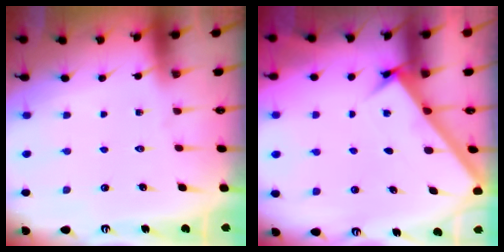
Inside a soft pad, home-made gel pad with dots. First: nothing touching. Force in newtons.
{"total": 3.1, "press": 3.1, "slide": 0.2}